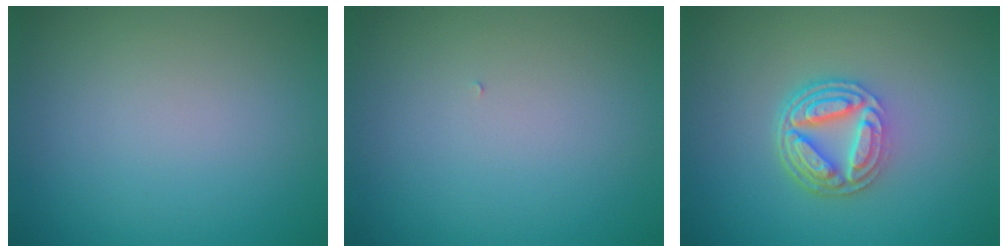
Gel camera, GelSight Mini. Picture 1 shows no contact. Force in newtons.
{"total": 0.0}
{"total": 5.2, "press": 3.8, "slide": 3.5}